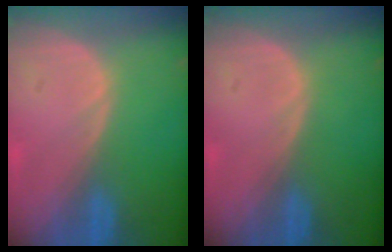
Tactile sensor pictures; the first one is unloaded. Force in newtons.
{"total": 0.0}